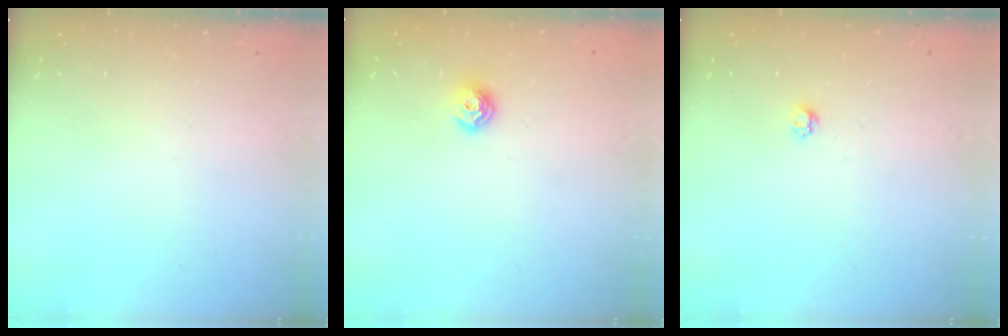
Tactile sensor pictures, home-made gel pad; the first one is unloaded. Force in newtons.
{"total": 8.0, "press": 8.0, "slide": 1.0}
{"total": 2.7, "press": 2.7, "slide": 0.4}